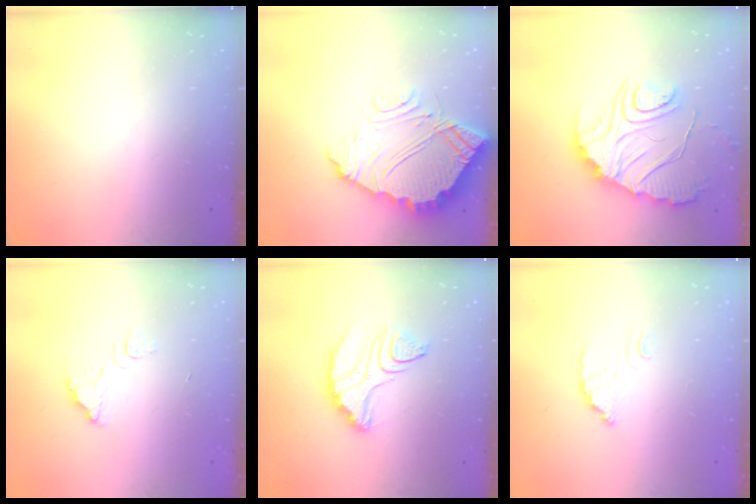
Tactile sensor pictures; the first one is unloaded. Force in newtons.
{"total": 12.9, "press": 12.9, "slide": 1.1}
{"total": 15.6, "press": 15.6, "slide": 1.4}
{"total": 4.5, "press": 4.5, "slide": 0.3}
{"total": 9.6, "press": 9.6, "slide": 0.8}
{"total": 2.4, "press": 2.4, "slide": 0.1}